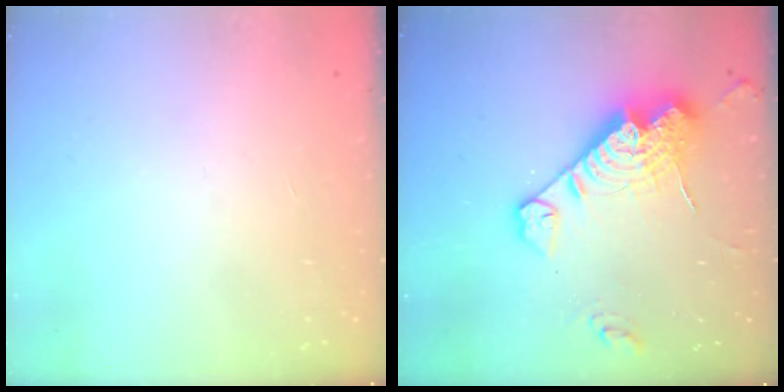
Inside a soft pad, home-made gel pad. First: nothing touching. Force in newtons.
{"total": 19.0, "press": 18.9, "slide": 1.7}